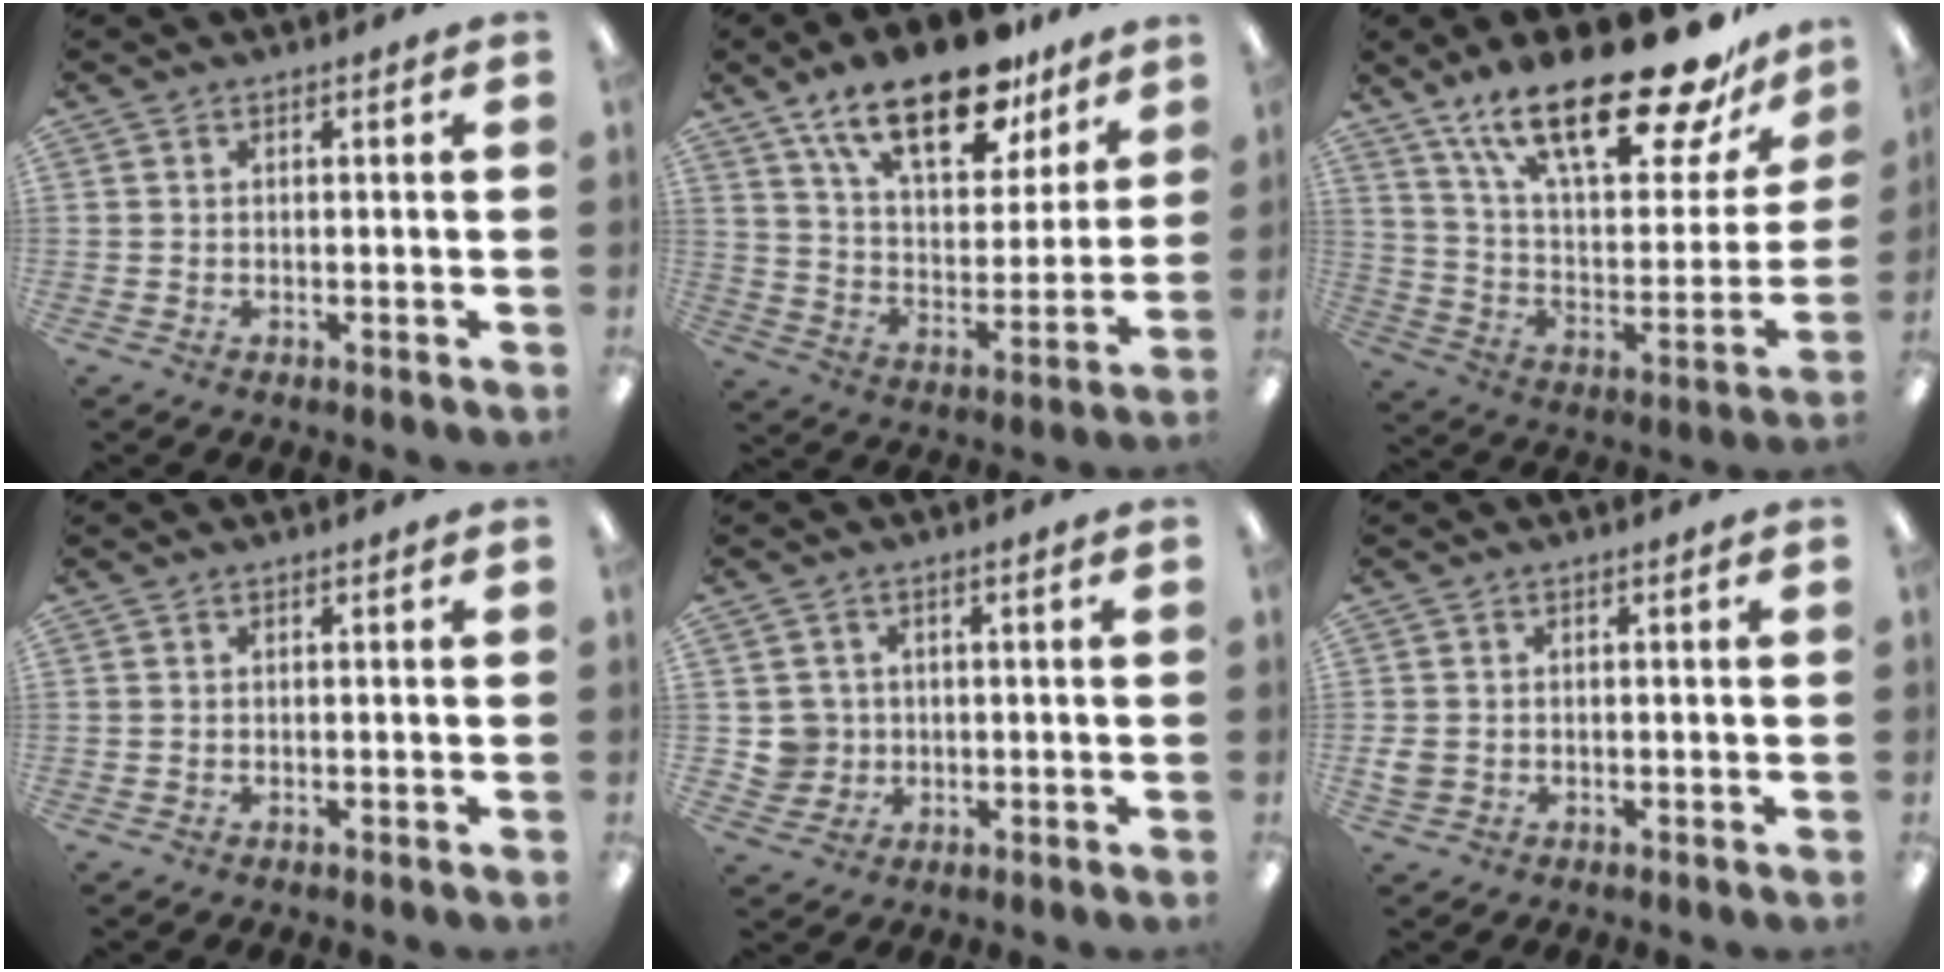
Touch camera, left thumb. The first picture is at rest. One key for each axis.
{"total": 21.4, "fx": 14.7, "fy": 9.0, "fz": 12.7, "tx": -0.201, "ty": -0.081, "tz": 0.251}
{"total": 27.4, "fx": 19.1, "fy": 8.7, "fz": 17.6, "tx": -0.281, "ty": -0.123, "tz": 0.322}
{"total": 0.0}
{"total": 4.7, "fx": 0.5, "fy": 4.6, "fz": 0.5, "tx": -0.014, "ty": 0.011, "tz": 0.011}
{"total": 2.5, "fx": -0.3, "fy": 2.1, "fz": 1.2, "tx": -0.020, "ty": 0.005, "tz": -0.005}